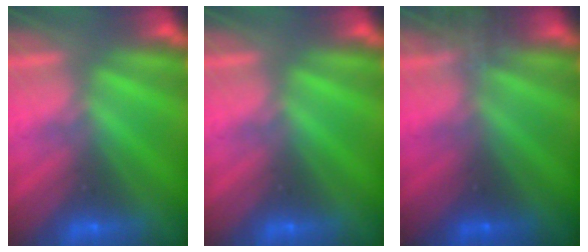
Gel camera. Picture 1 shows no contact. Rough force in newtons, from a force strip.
{"total": 0.0}
{"total": 1.7}